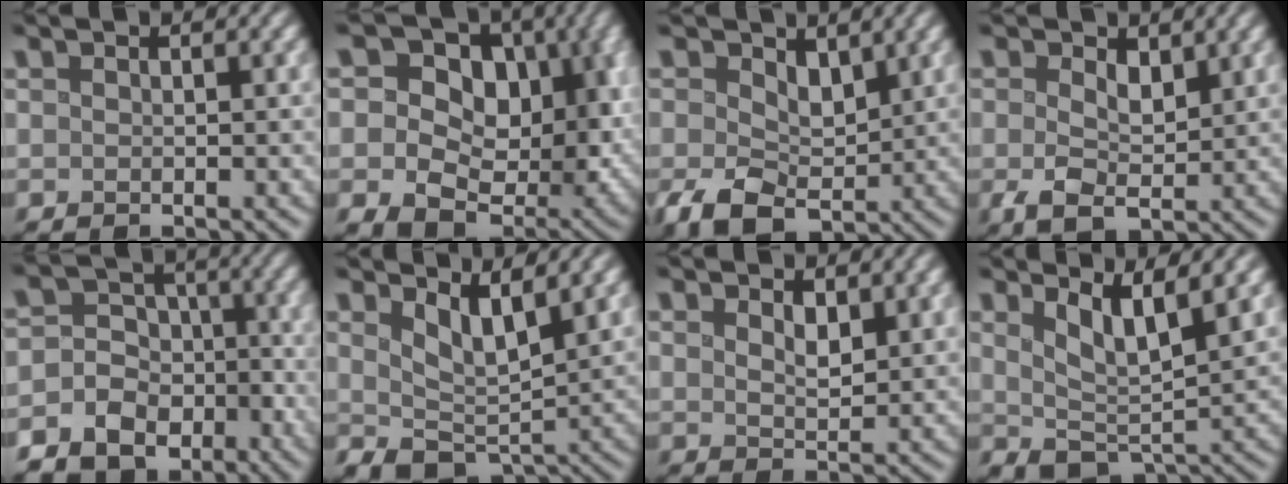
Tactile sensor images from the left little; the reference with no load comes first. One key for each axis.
{"total": 13.4, "fx": 0.8, "fy": 9.9, "fz": 9.0, "tx": -0.142, "ty": -0.020, "tz": 0.020}
{"total": 5.4, "fx": -0.1, "fy": 4.1, "fz": 3.6, "tx": -0.076, "ty": -0.012, "tz": 0.006}
{"total": 3.9, "fx": 0.4, "fy": 2.7, "fz": 2.8, "tx": -0.059, "ty": -0.006, "tz": 0.009}
{"total": 10.6, "fx": -5.8, "fy": 8.7, "fz": 2.0, "tx": -0.046, "ty": -0.020, "tz": -0.104}
{"total": 3.3, "fx": 1.5, "fy": 1.4, "fz": 2.5, "tx": -0.053, "ty": -0.014, "tz": 0.033}
{"total": 2.0, "fx": 1.1, "fy": 1.0, "fz": 1.4, "tx": -0.026, "ty": -0.005, "tz": 0.026}
{"total": 3.8, "fx": 1.9, "fy": 1.1, "fz": 3.1, "tx": -0.064, "ty": -0.013, "tz": 0.041}